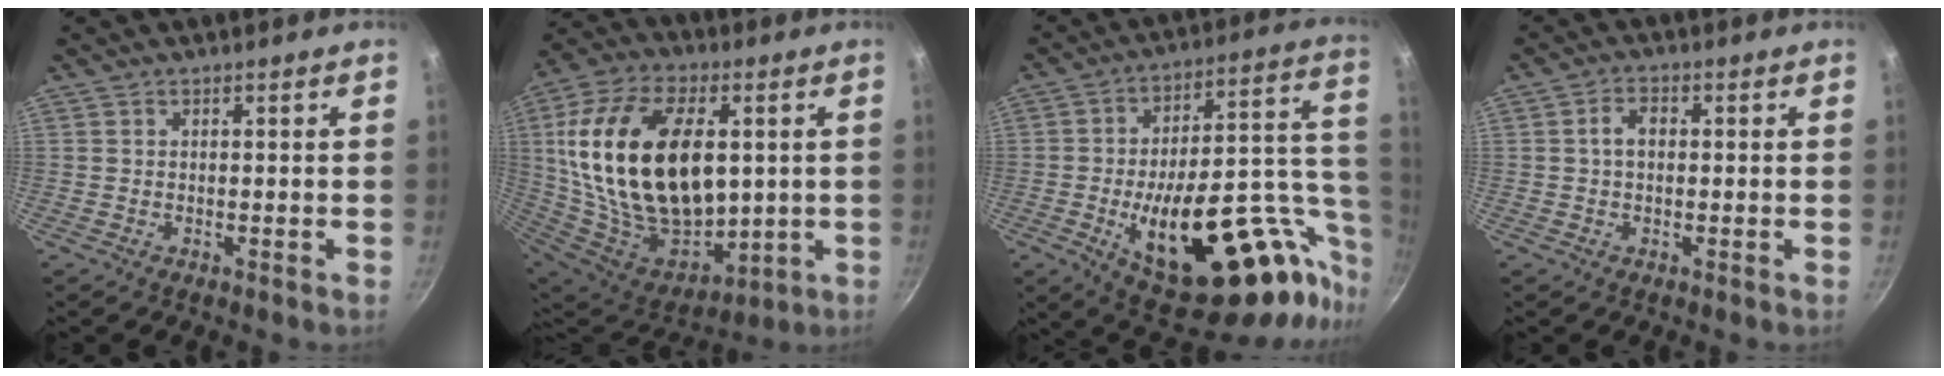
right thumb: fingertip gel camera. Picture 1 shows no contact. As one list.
[{"total": 32.4, "force": [4.3, 19.3, 25.6], "torque": [-0.466, -0.015, 0.089]}, {"total": 32.4, "force": [-9.4, 14.9, 27.1], "torque": [-0.326, 0.037, -0.123]}, {"total": 3.3, "force": [0.1, 2.2, 2.4], "torque": [-0.037, 0.011, -0.002]}]